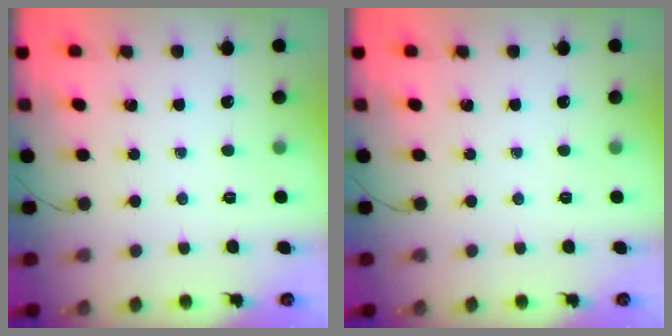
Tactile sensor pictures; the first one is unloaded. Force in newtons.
{"total": 0.0}